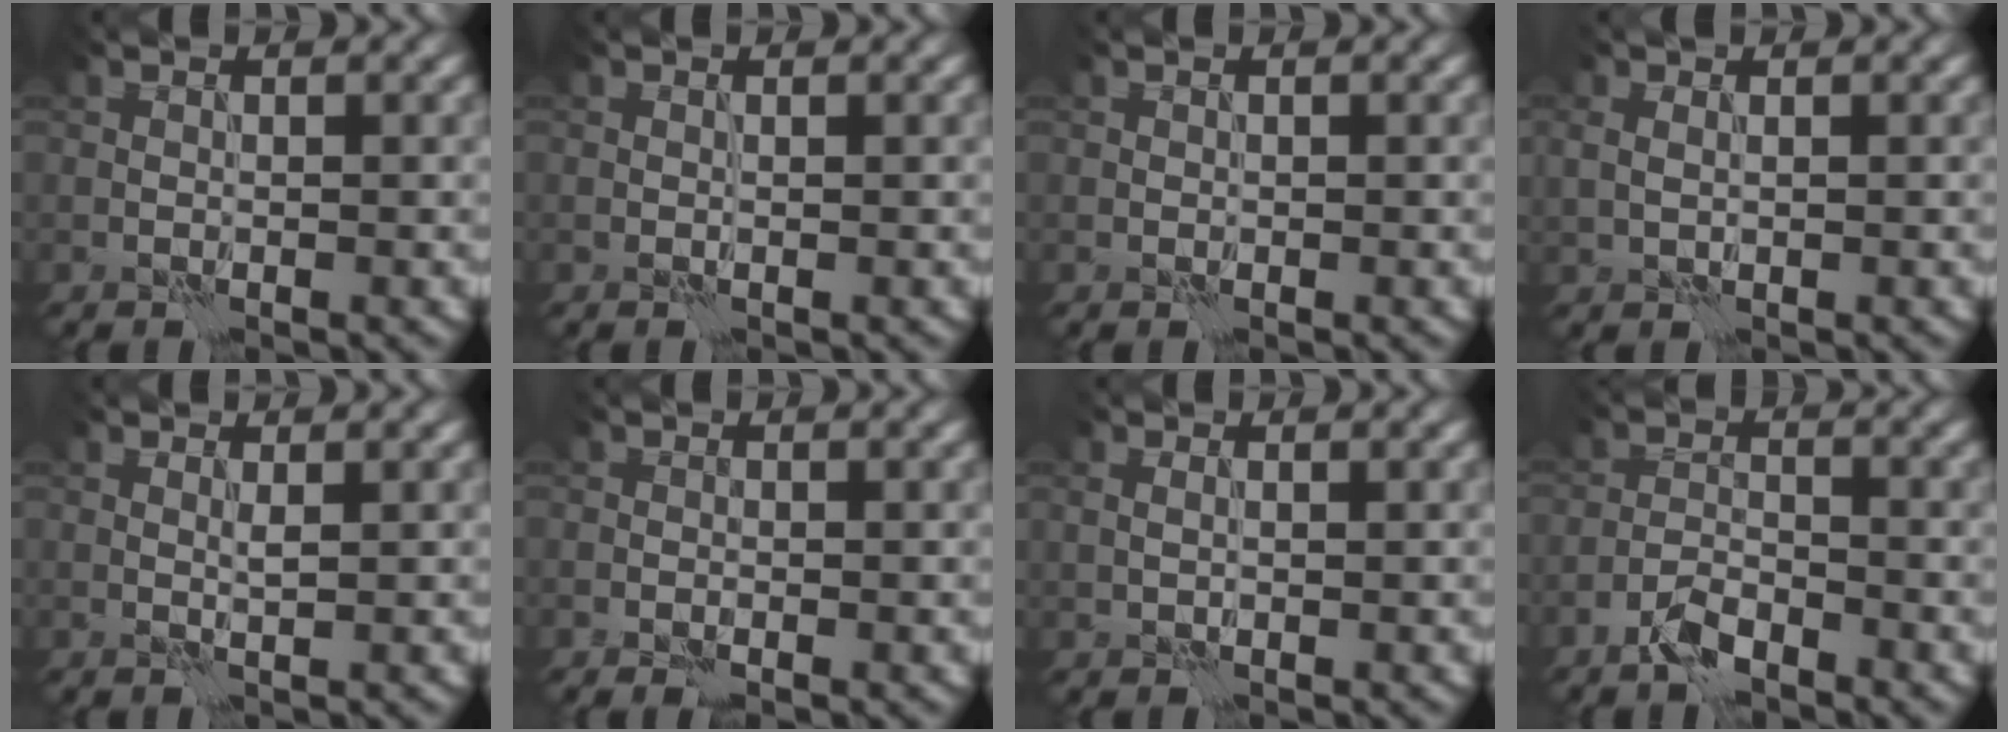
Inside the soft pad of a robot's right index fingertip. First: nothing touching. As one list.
[{"total": 0.0}, {"total": 0.0}, {"total": 1.4, "force": [0.6, 0.8, 1.0], "torque": [-0.023, 0.002, 0.015]}, {"total": 0.7, "force": [0.4, -0.1, 0.6], "torque": [-0.013, 0.000, 0.005]}, {"total": 1.0, "force": [-0.4, 0.5, 0.7], "torque": [-0.012, -0.001, -0.009]}, {"total": 0.9, "force": [0.4, 0.6, 0.6], "torque": [-0.014, 0.000, 0.011]}, {"total": 2.6, "force": [-2.0, 0.8, 1.4], "torque": [-0.028, 0.006, -0.046]}]